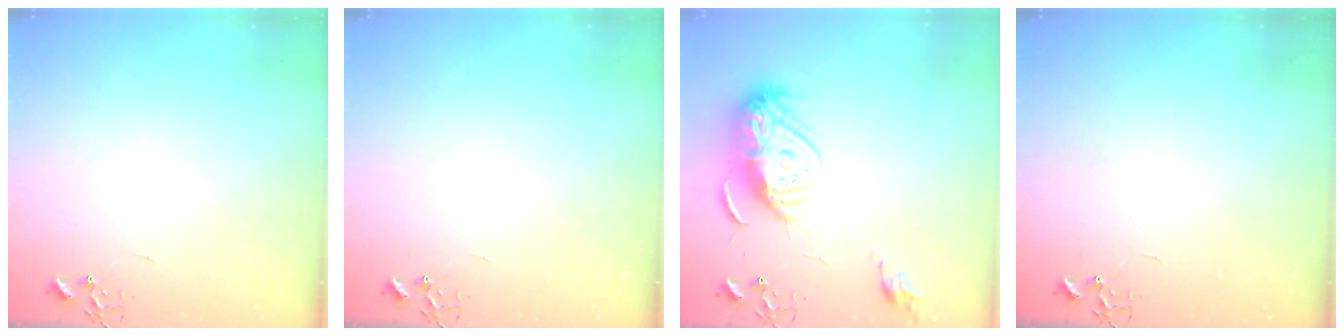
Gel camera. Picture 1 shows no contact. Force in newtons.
{"total": 0.0}
{"total": 15.5, "press": 15.4, "slide": 1.4}
{"total": 0.0}